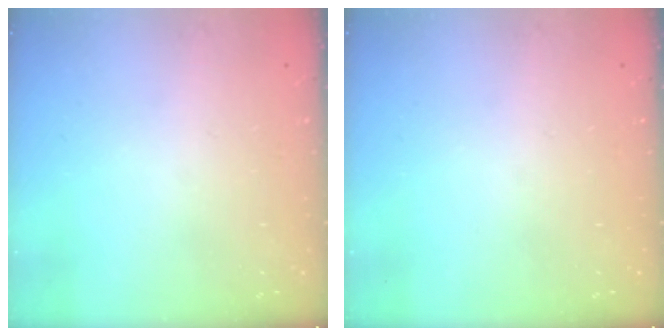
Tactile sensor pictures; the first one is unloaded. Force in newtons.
{"total": 0.0}